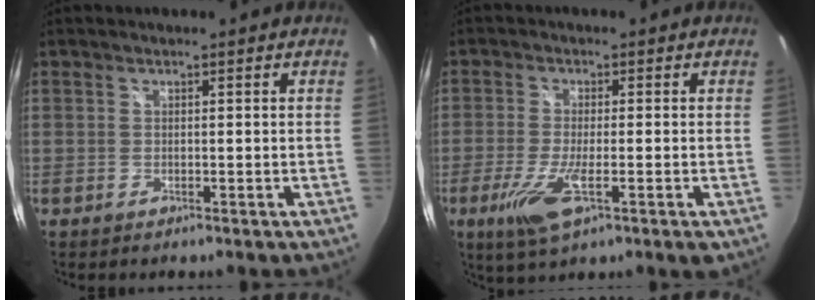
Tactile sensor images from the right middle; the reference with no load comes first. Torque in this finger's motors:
{"motor_torque": [1.70, -0.44, 0.44, 0.09]}